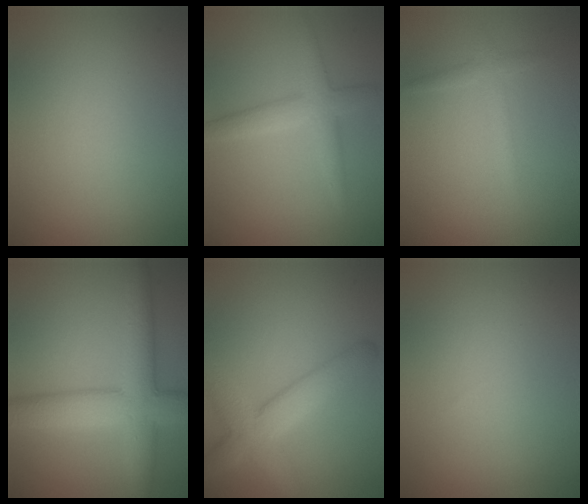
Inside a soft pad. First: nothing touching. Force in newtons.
{"total": 3.2, "press": 3.2, "slide": 0.1}
{"total": 1.5, "press": 1.5, "slide": 0.1}
{"total": 7.4, "press": 7.4, "slide": 0.0}
{"total": 5.1, "press": 5.1, "slide": 0.2}
{"total": 0.0}